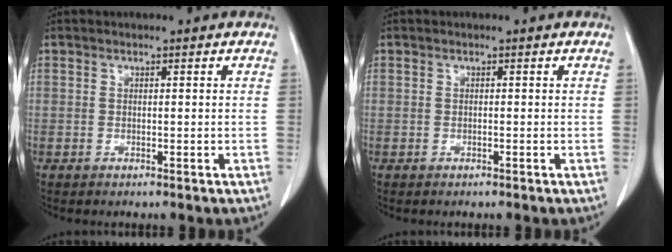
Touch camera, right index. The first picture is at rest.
{"total": 0.0}